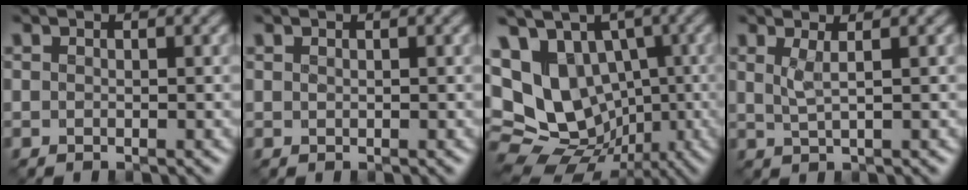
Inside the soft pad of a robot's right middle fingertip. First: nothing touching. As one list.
[{"total": 0.0}, {"total": 16.6, "force": [0.5, 13.3, 9.8], "torque": [-0.213, 0.012, 0.007]}, {"total": 1.8, "force": [0.4, 0.5, 1.7], "torque": [-0.033, -0.005, 0.007]}]